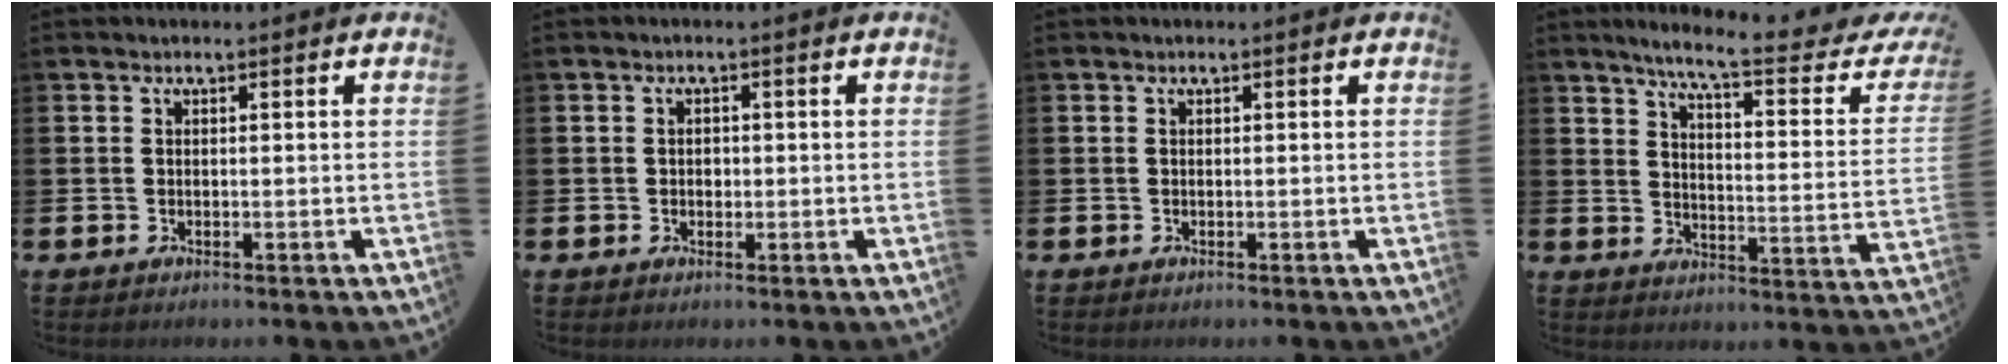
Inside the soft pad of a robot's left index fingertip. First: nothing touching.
{"total": 1.1, "force": [0.0, 1.0, 0.5], "torque": [0.002, 0.002, -0.004]}
{"total": 0.0}
{"total": 7.4, "force": [6.1, 0.5, 4.1], "torque": [-0.089, -0.043, 0.092]}